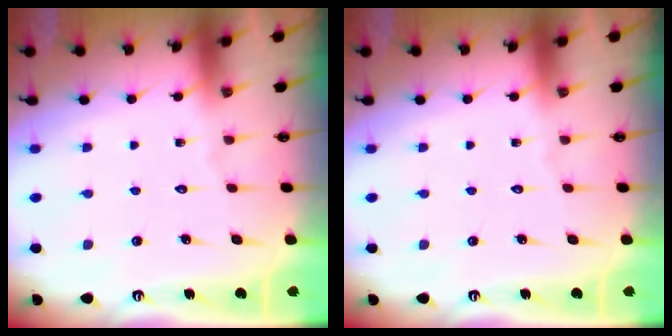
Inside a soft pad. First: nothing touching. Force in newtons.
{"total": 0.0}